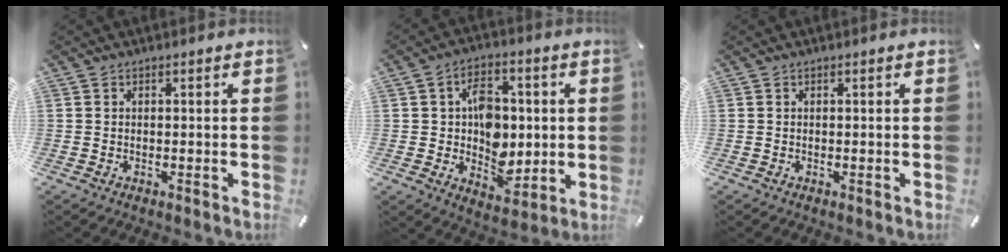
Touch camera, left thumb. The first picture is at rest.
{"total": 11.3, "force": [0.4, 8.5, 7.3], "torque": [-0.099, 0.008, 0.011]}
{"total": 0.0}